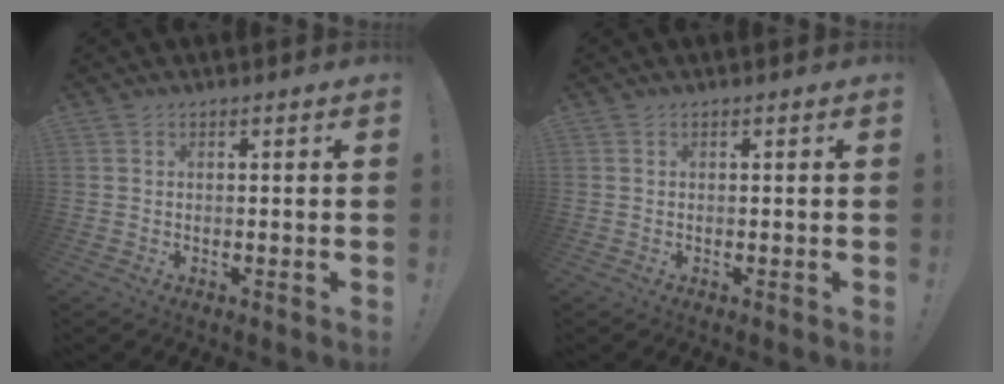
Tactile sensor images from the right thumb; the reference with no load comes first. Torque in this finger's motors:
{"motor_torque": [0.00, 0.00, 0.00, 0.00, 0.01]}